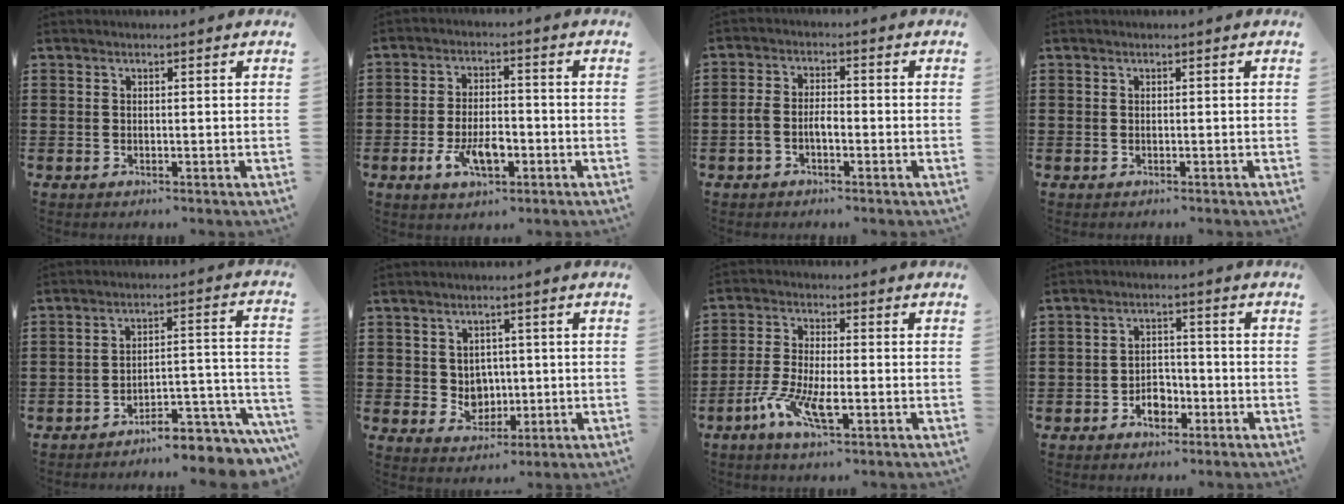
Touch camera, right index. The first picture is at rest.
{"total": 6.5, "force": [-2.6, 3.0, 5.1], "torque": [-0.099, 0.004, -0.047]}
{"total": 3.1, "force": [-1.2, 1.5, 2.4], "torque": [-0.058, 0.000, -0.028]}
{"total": 0.0}
{"total": 6.6, "force": [-6.2, 0.7, 2.1], "torque": [-0.028, 0.003, -0.119]}
{"total": 3.7, "force": [1.0, 3.4, 1.0], "torque": [-0.025, 0.005, 0.015]}
{"total": 7.0, "force": [-3.3, 1.9, 5.9], "torque": [-0.132, -0.014, -0.064]}
{"total": 3.9, "force": [-2.1, 2.6, 1.9], "torque": [-0.029, 0.003, -0.042]}